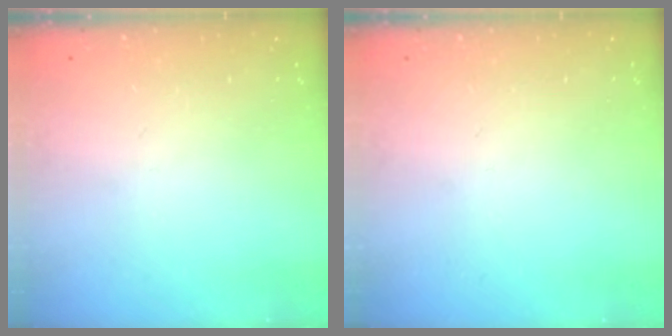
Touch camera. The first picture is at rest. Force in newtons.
{"total": 0.0}